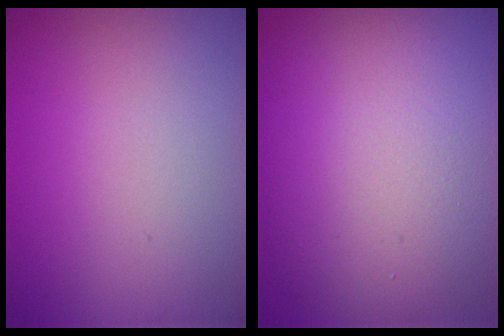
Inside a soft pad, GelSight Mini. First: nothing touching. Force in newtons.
{"total": 13.9, "press": 13.9, "slide": 0.6}